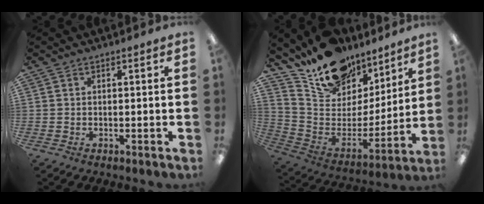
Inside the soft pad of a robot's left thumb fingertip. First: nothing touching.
{"total": 17.6, "force": [14.5, 9.1, 4.2], "torque": [-0.092, -0.115, 0.265]}